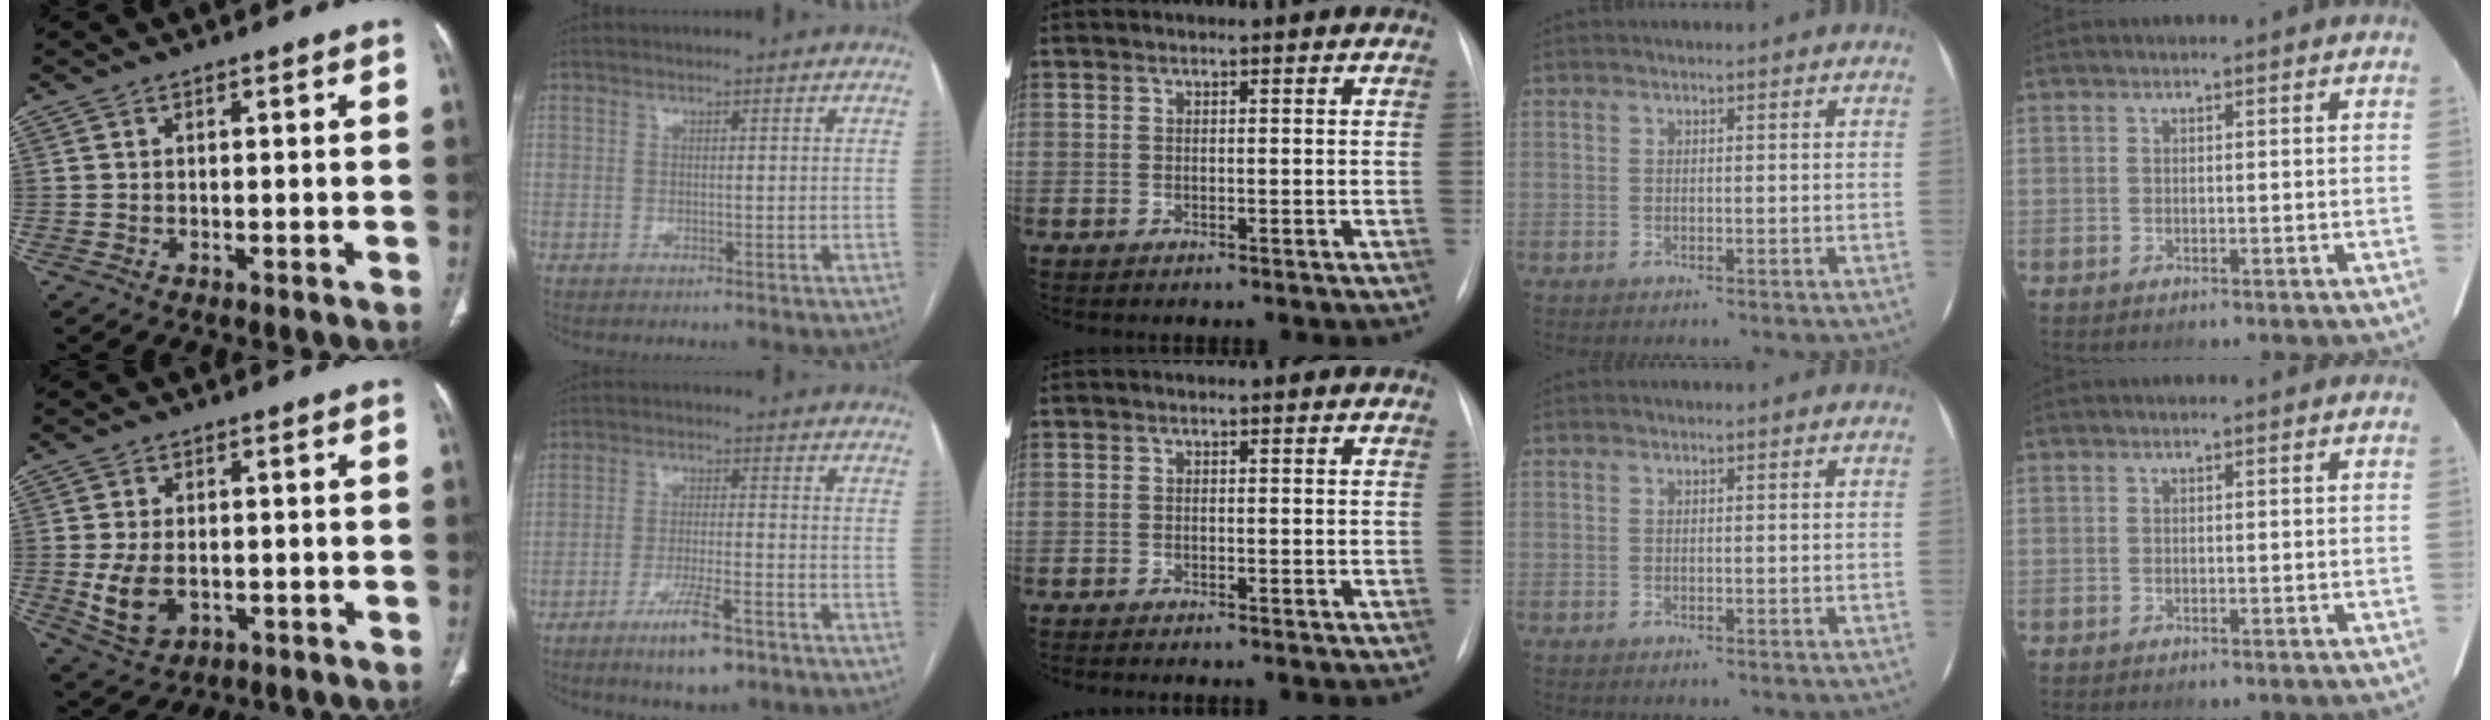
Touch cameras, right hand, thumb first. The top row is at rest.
{"thumb": {"total": 7.6, "force": [-1.2, 5.1, 5.6], "torque": [-0.106, -0.002, -0.009]}, "index": {"total": 7.7, "force": [-4.9, 1.3, 5.8], "torque": [-0.104, -0.010, -0.078]}, "middle": {"total": 1.6, "force": [-1.4, 0.0, 0.9], "torque": [-0.012, -0.002, -0.015]}}